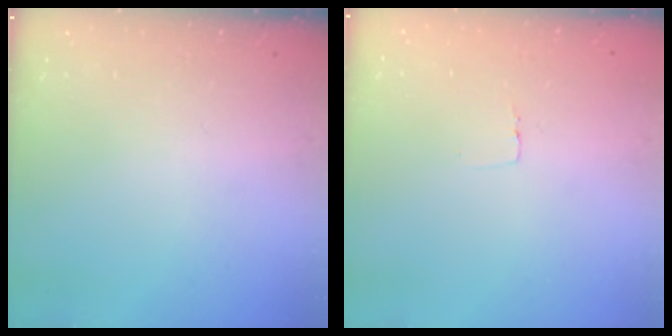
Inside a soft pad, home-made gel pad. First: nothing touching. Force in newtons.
{"total": 2.3, "press": 2.3, "slide": 0.1}